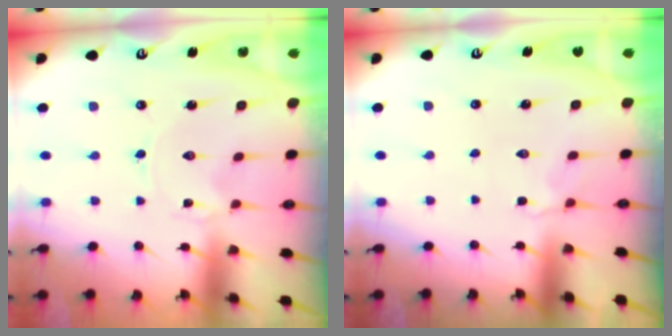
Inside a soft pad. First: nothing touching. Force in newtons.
{"total": 2.2, "press": 1.9, "slide": 1.2}